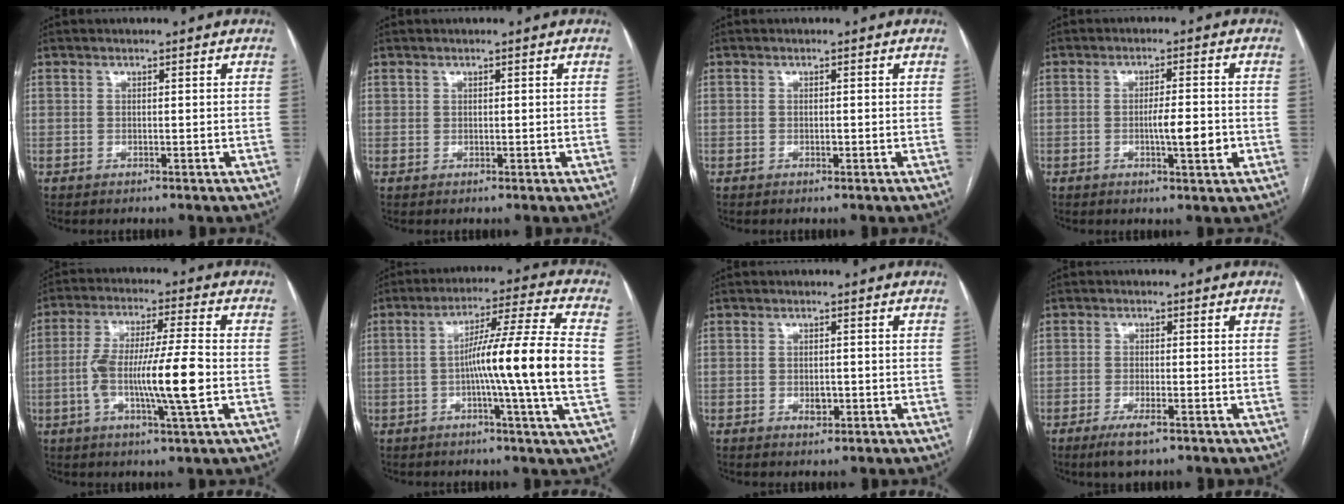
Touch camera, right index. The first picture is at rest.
{"total": 0.7, "force": [0.4, 0.5, 0.2], "torque": [0.004, -0.001, 0.006]}
{"total": 0.6, "force": [-0.2, 0.3, 0.5], "torque": [-0.009, -0.001, -0.002]}
{"total": 5.5, "force": [-1.3, 0.8, 5.3], "torque": [-0.087, -0.004, -0.018]}
{"total": 12.6, "force": [-2.5, 0.5, 12.4], "torque": [-0.230, 0.000, -0.049]}
{"total": 15.4, "force": [-1.1, -1.8, 15.2], "torque": [-0.240, -0.001, -0.031]}
{"total": 1.8, "force": [-0.5, 1.1, 1.4], "torque": [-0.021, 0.001, -0.004]}
{"total": 4.3, "force": [-2.7, 0.7, 3.2], "torque": [-0.067, -0.009, -0.044]}